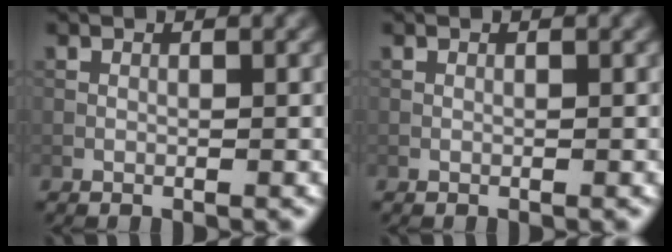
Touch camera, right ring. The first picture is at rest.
{"total": 0.0}